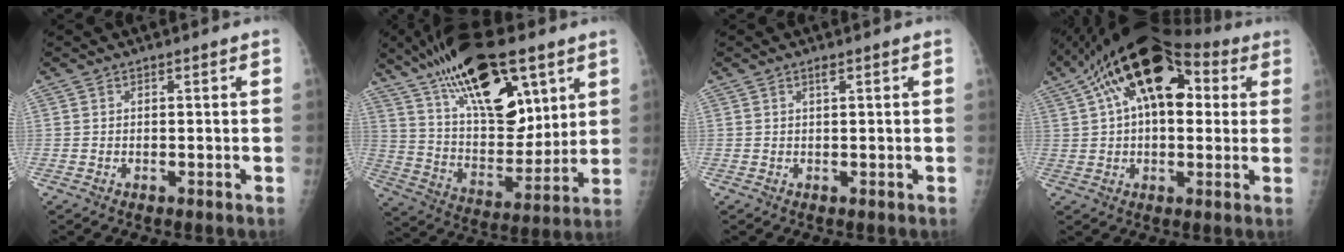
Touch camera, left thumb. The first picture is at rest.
{"total": 25.5, "force": [14.4, 11.5, 17.6], "torque": [-0.267, -0.042, 0.254]}
{"total": 1.0, "force": [0.6, 0.2, 0.8], "torque": [-0.014, 0.000, 0.010]}
{"total": 18.6, "force": [6.0, 10.4, 14.3], "torque": [-0.210, 0.034, 0.088]}